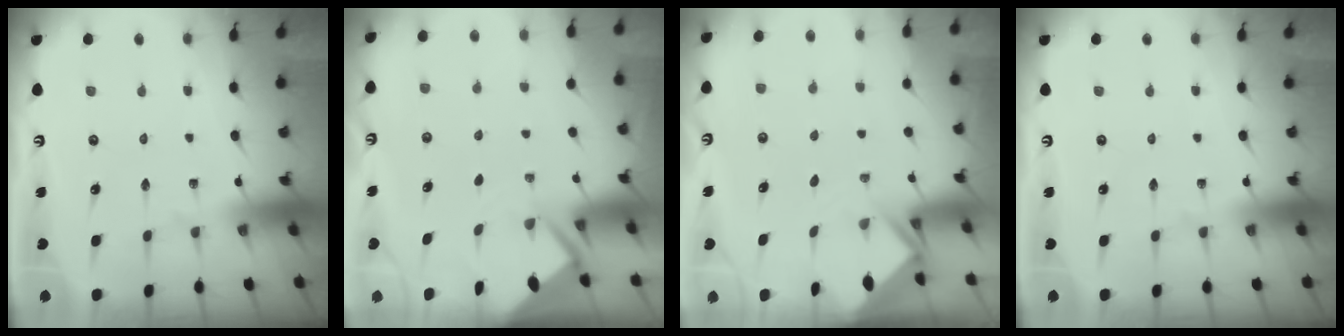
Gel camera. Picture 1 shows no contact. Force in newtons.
{"total": 2.6, "press": 2.6, "slide": 0.3}
{"total": 2.3, "press": 2.3, "slide": 0.1}
{"total": 0.0}